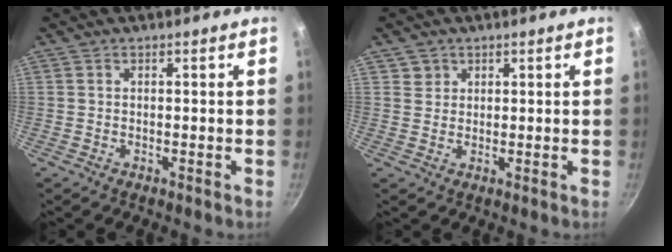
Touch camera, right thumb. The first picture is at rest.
{"total": 2.5, "force": [1.1, 2.2, 0.2], "torque": [0.017, 0.007, 0.016]}